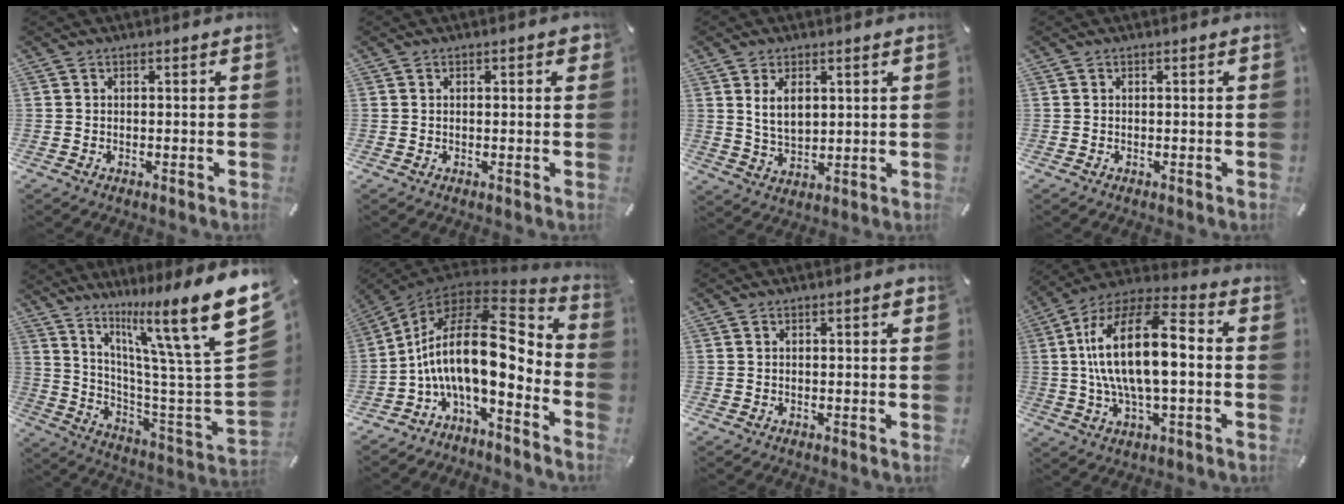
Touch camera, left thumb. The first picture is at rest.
{"total": 1.7, "force": [0.4, 0.5, 1.5], "torque": [-0.021, 0.001, 0.004]}
{"total": 5.8, "force": [2.4, 3.2, 4.2], "torque": [-0.088, -0.004, 0.040]}
{"total": 0.0}
{"total": 22.7, "force": [14.1, 3.3, 17.5], "torque": [-0.261, -0.110, 0.217]}
{"total": 22.4, "force": [0.2, 10.1, 20.0], "torque": [-0.391, -0.027, 0.003]}
{"total": 1.4, "force": [0.4, 0.3, 1.3], "torque": [-0.024, 0.004, 0.005]}
{"total": 19.4, "force": [0.9, 8.5, 17.4], "torque": [-0.345, 0.002, 0.009]}